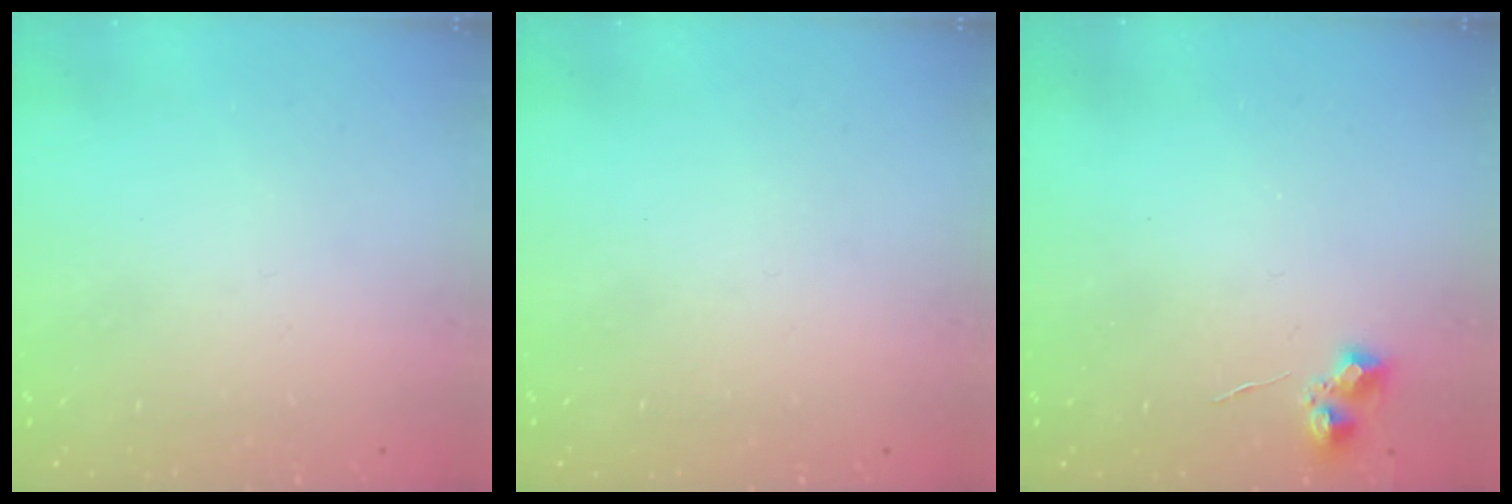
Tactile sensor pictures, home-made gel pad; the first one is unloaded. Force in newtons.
{"total": 0.0}
{"total": 6.5, "press": 6.5, "slide": 0.5}